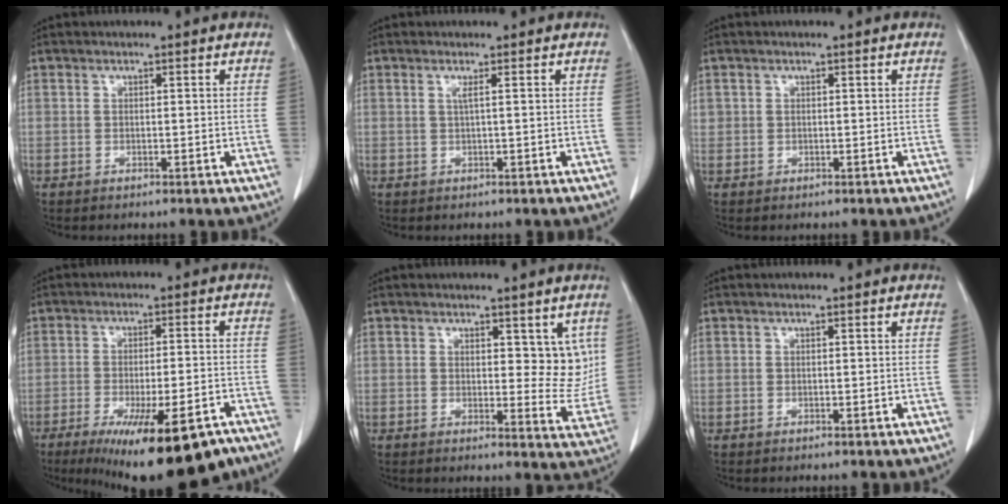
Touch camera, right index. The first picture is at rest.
{"total": 1.0, "force": [0.2, -0.3, 0.9], "torque": [-0.022, 0.000, 0.006]}
{"total": 0.8, "force": [0.3, 0.8, 0.2], "torque": [0.006, 0.006, 0.003]}
{"total": 18.3, "force": [-13.2, 3.4, 12.3], "torque": [-0.138, -0.015, -0.186]}
{"total": 6.0, "force": [2.6, 3.0, 4.5], "torque": [-0.034, -0.016, 0.034]}
{"total": 0.0}